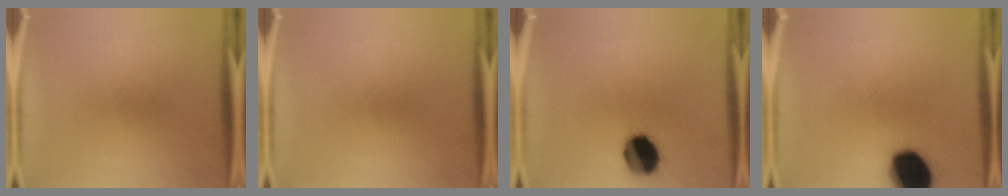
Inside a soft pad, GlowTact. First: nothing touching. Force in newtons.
{"total": 0.0}
{"total": 11.7}
{"total": 16.5}